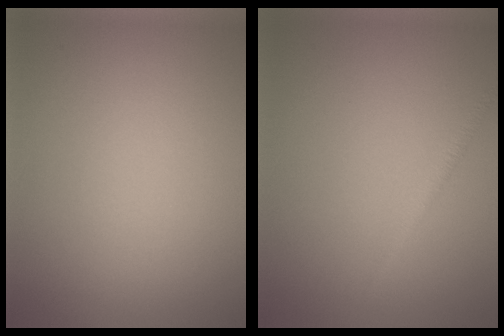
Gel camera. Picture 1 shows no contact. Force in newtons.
{"total": 0.9, "press": 0.9, "slide": 0.1}